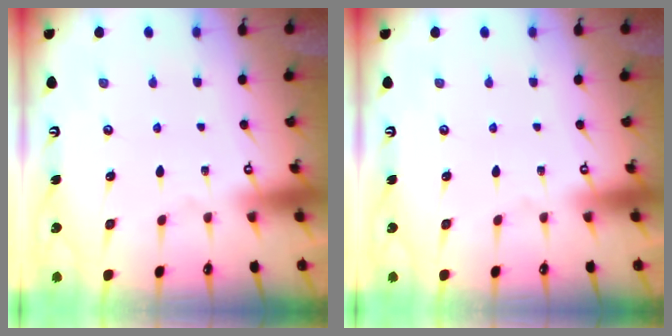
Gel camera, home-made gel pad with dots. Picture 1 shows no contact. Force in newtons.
{"total": 0.0}